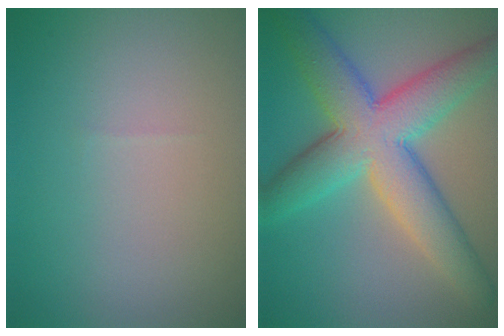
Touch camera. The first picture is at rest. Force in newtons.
{"total": 9.6, "press": 9.6, "slide": 0.3}